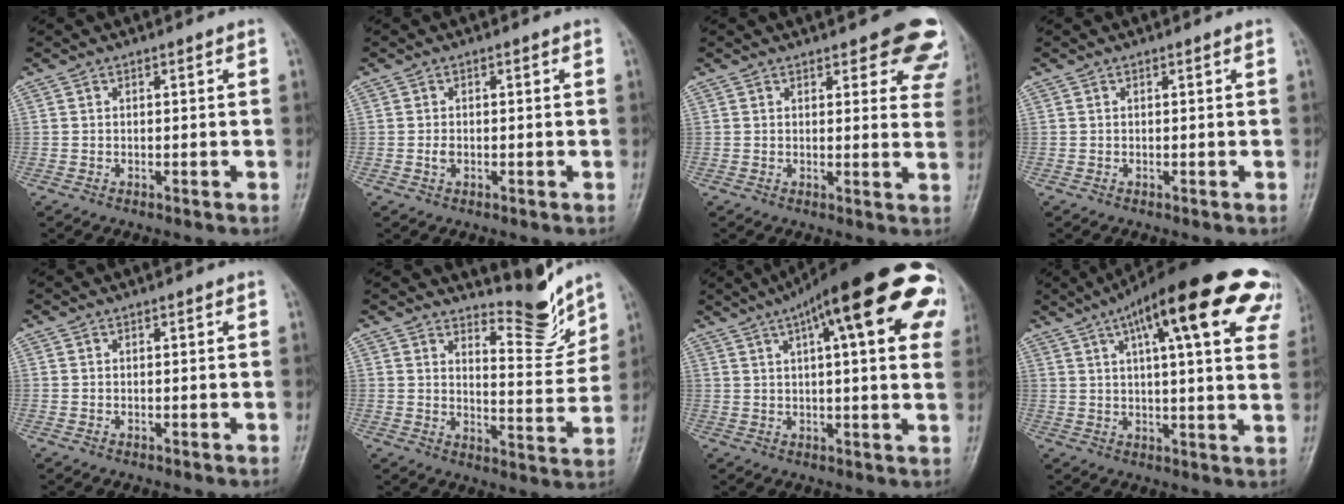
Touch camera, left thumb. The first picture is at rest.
{"total": 1.3, "force": [-0.3, 0.9, 1.0], "torque": [-0.017, -0.001, -0.006]}
{"total": 10.9, "force": [8.3, 4.2, 5.7], "torque": [-0.011, -0.035, 0.074]}
{"total": 0.0}
{"total": 0.0}
{"total": 8.3, "force": [7.7, 1.8, 2.6], "torque": [-0.010, -0.078, 0.119]}
{"total": 27.4, "force": [11.5, 7.4, 23.7], "torque": [-0.271, 0.039, 0.154]}
{"total": 25.2, "force": [12.8, 6.5, 20.8], "torque": [-0.275, 0.012, 0.162]}